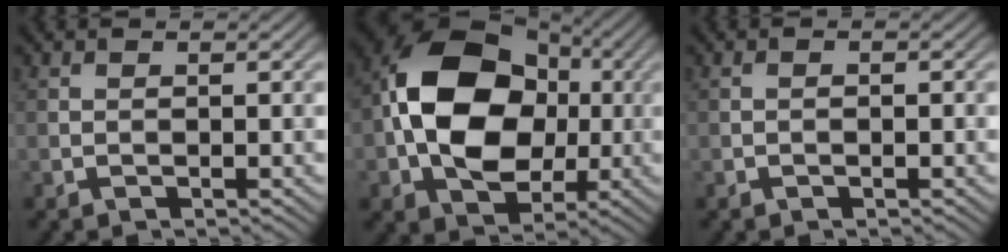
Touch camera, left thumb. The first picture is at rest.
{"total": 15.7, "force": [0.0, 11.4, 10.7], "torque": [-0.198, 0.014, -0.006]}
{"total": 0.7, "force": [-0.2, 0.2, 0.6], "torque": [-0.009, 0.001, -0.004]}